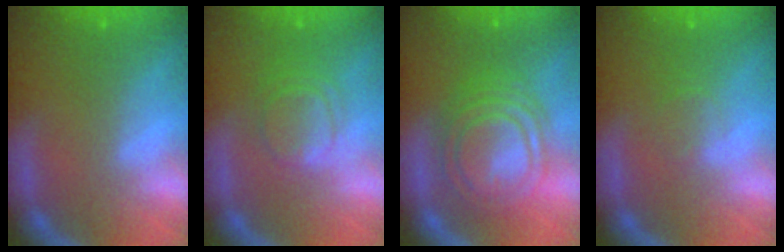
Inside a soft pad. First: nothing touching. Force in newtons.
{"total": 4.5}
{"total": 10.0}
{"total": 1.4}